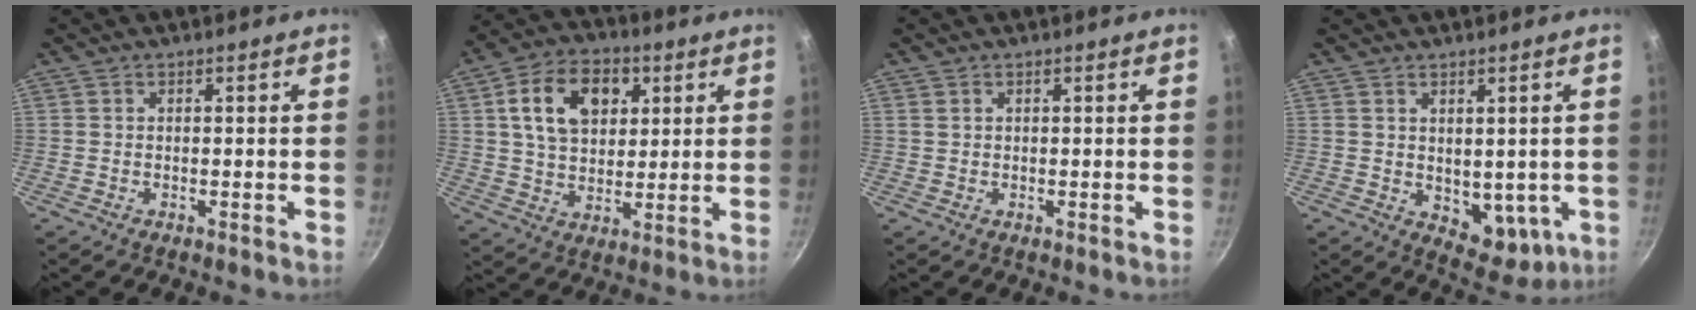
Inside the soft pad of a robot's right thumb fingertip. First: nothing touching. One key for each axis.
{"total": 14.0, "fx": 4.3, "fy": 9.7, "fz": 9.1, "tx": -0.126, "ty": 0.002, "tz": 0.065}
{"total": 0.7, "fx": 0.4, "fy": 0.6, "fz": 0.2, "tx": -0.002, "ty": 0.002, "tz": 0.005}
{"total": 8.0, "fx": -0.1, "fy": 5.2, "fz": 6.1, "tx": -0.059, "ty": -0.022, "tz": 0.014}